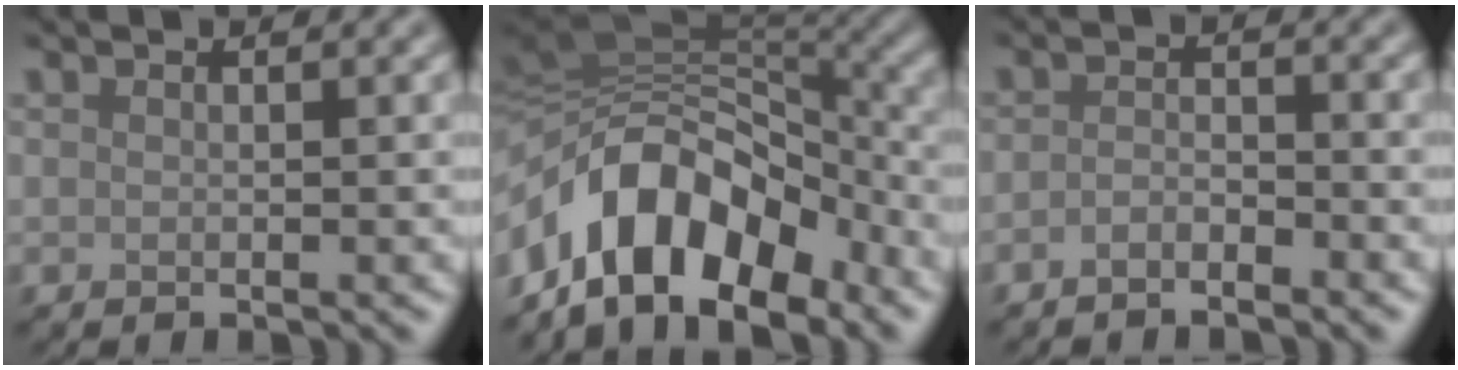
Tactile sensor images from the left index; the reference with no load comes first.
{"total": 11.5, "force": [-4.8, 6.7, 8.0], "torque": [-0.125, 0.025, -0.091]}
{"total": 1.6, "force": [-1.2, 0.5, 1.0], "torque": [-0.021, 0.003, -0.027]}